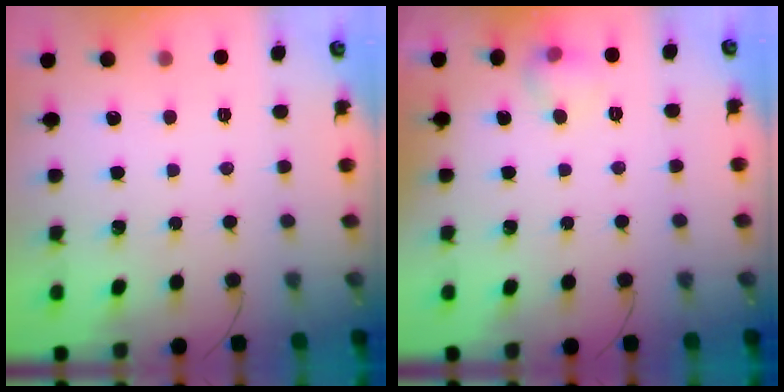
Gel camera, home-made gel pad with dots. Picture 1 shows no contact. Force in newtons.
{"total": 6.0, "press": 5.8, "slide": 1.8}